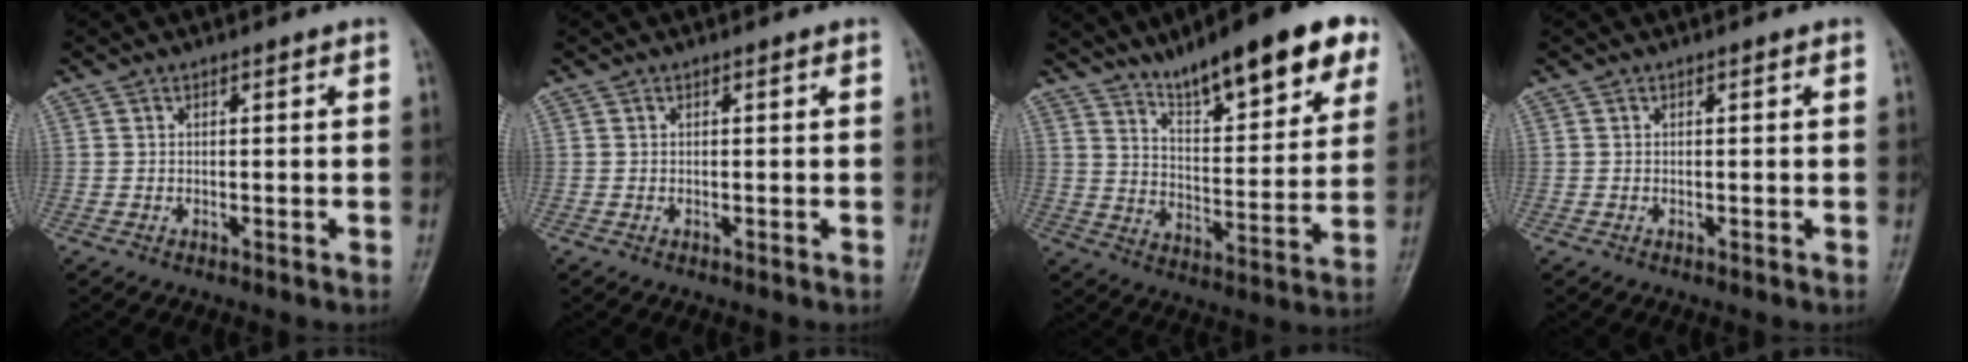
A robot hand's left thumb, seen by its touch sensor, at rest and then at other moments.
{"total": 0.0}
{"total": 19.4, "force": [12.7, 4.9, 13.8], "torque": [-0.169, -0.051, 0.198]}
{"total": 0.0}